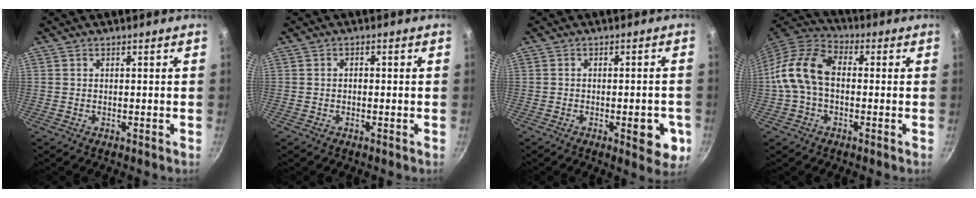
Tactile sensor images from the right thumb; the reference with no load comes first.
{"total": 1.0, "force": [-0.2, 0.8, 0.6], "torque": [-0.012, 0.006, -0.004]}
{"total": 7.6, "force": [-2.3, 3.1, 6.5], "torque": [-0.059, 0.008, -0.027]}
{"total": 12.5, "force": [-0.3, 8.4, 9.3], "torque": [-0.162, 0.037, -0.025]}